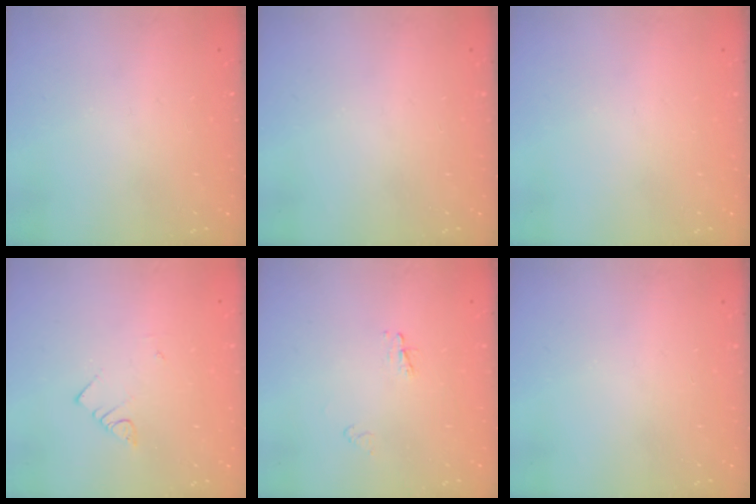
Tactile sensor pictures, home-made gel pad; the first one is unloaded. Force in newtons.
{"total": 0.0}
{"total": 0.0}
{"total": 3.2, "press": 3.2, "slide": 0.3}
{"total": 2.3, "press": 2.3, "slide": 0.3}
{"total": 0.0}